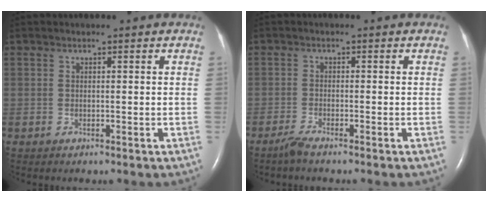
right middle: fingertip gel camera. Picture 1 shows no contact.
{"total": 1.9, "force": [-1.7, -0.2, 1.0], "torque": [-0.035, -0.007, -0.037]}